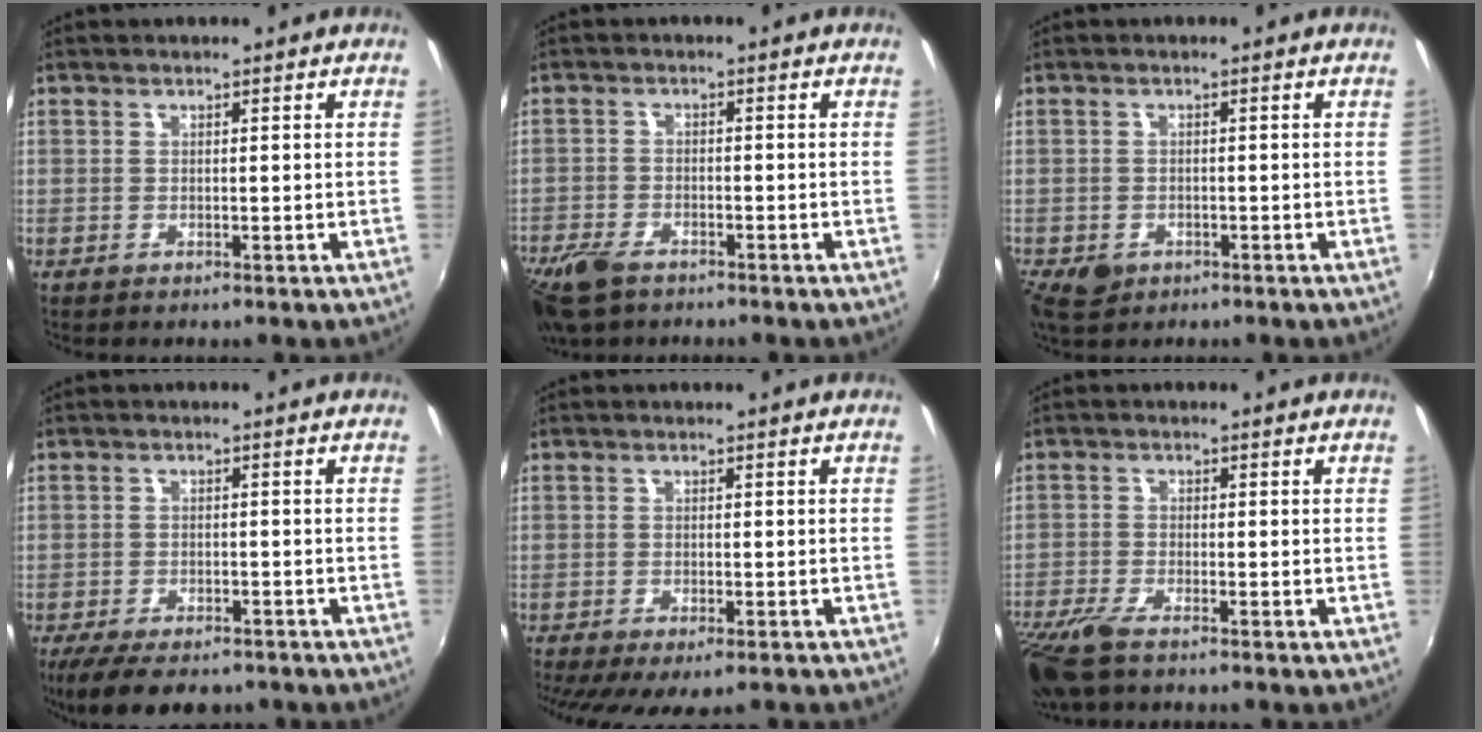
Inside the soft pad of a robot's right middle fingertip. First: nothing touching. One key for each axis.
{"total": 8.6, "fx": -6.2, "fy": 4.1, "fz": 4.3, "tx": -0.122, "ty": -0.022, "tz": -0.121}
{"total": 4.4, "fx": -2.4, "fy": 3.2, "fz": 2.0, "tx": -0.050, "ty": -0.011, "tz": -0.038}
{"total": 10.4, "fx": -8.1, "fy": 3.7, "fz": 5.3, "tx": -0.117, "ty": -0.027, "tz": -0.132}
{"total": 8.3, "fx": -6.0, "fy": 2.5, "fz": 5.1, "tx": -0.110, "ty": -0.038, "tz": -0.092}
{"total": 9.5, "fx": -7.1, "fy": 2.6, "fz": 5.9, "tx": -0.149, "ty": -0.041, "tz": -0.137}